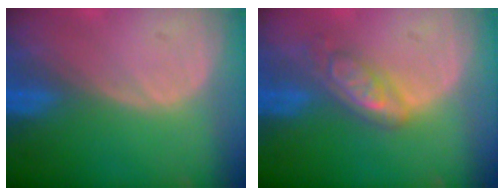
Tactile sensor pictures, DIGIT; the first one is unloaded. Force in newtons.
{"total": 5.6, "press": 4.9, "slide": 2.8}